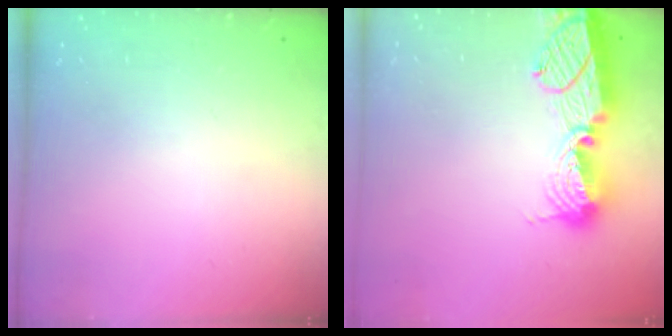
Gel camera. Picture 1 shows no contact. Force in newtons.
{"total": 15.2, "press": 15.1, "slide": 1.3}